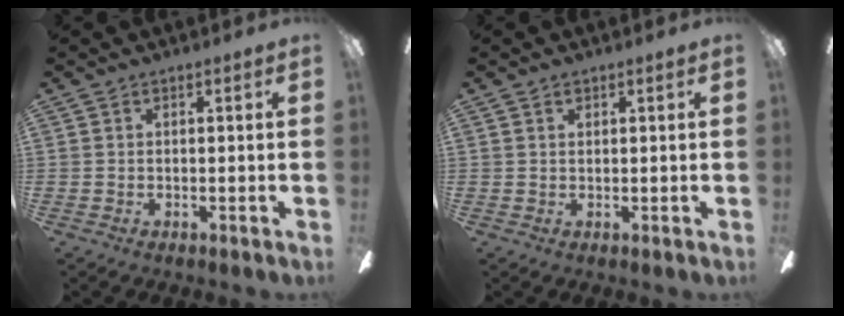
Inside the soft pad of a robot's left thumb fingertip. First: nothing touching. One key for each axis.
{"total": 0.9, "fx": 0.5, "fy": 0.5, "fz": 0.4, "tx": -0.010, "ty": 0.003, "tz": 0.009}